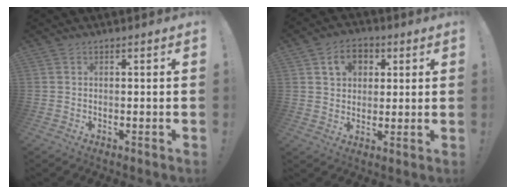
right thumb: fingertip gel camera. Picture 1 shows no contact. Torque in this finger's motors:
{"motor_torque": [-0.21, 0.47, 0.11, 0.01, 0.17]}